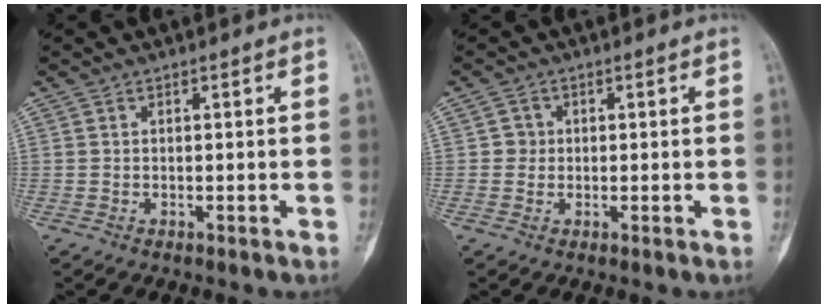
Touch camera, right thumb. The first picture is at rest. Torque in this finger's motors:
{"motor_torque": [0.04, -0.19, 0.39, -0.12, -0.02]}